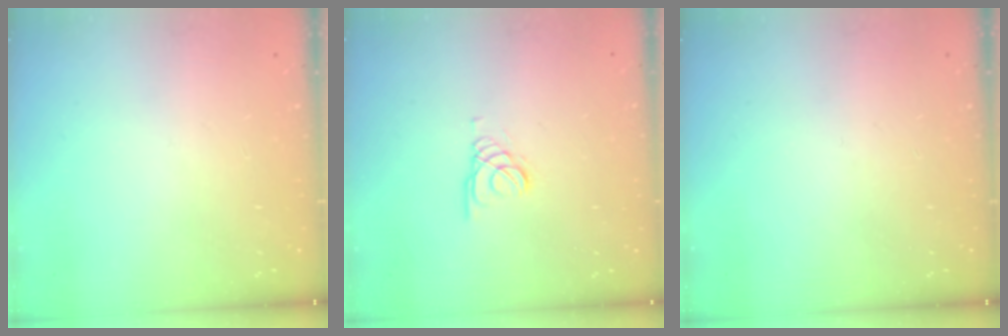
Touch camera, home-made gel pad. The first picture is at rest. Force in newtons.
{"total": 1.5, "press": 1.5, "slide": 0.1}
{"total": 0.0}